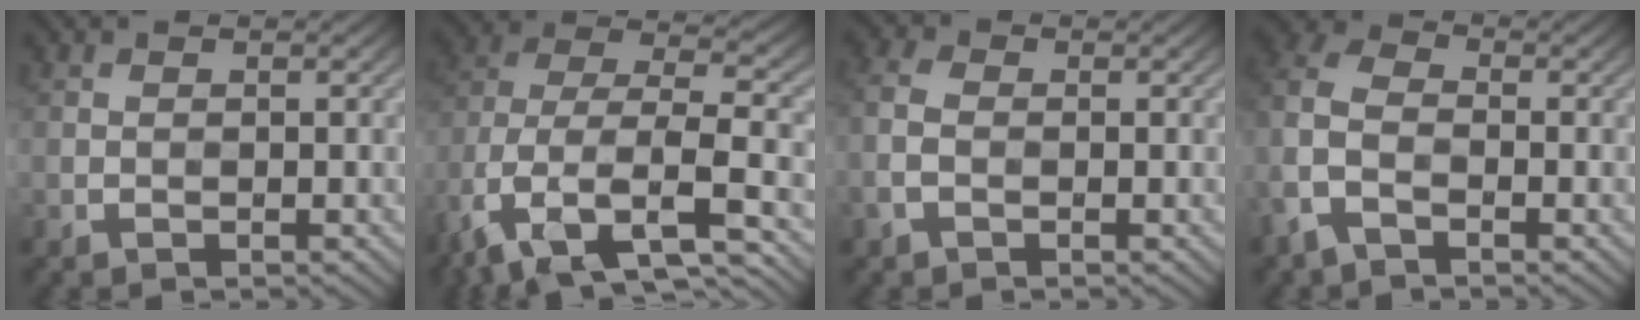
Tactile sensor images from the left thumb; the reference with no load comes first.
{"total": 14.7, "force": [-6.8, 8.0, 10.3], "torque": [-0.261, -0.022, -0.099]}
{"total": 3.1, "force": [-1.0, 2.0, 2.1], "torque": [-0.062, 0.003, -0.030]}
{"total": 7.0, "force": [-2.8, 4.3, 4.8], "torque": [-0.130, 0.001, -0.073]}